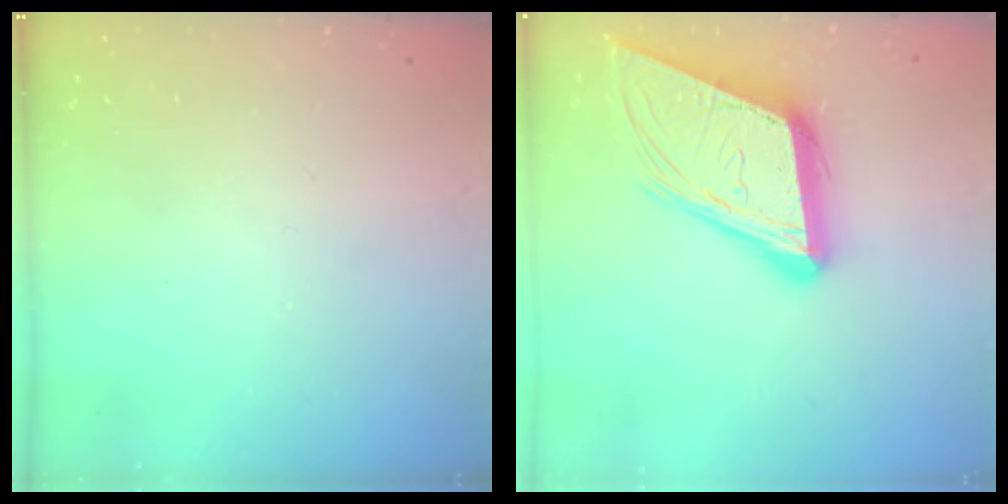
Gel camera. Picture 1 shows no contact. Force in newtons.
{"total": 15.8, "press": 15.2, "slide": 4.2}